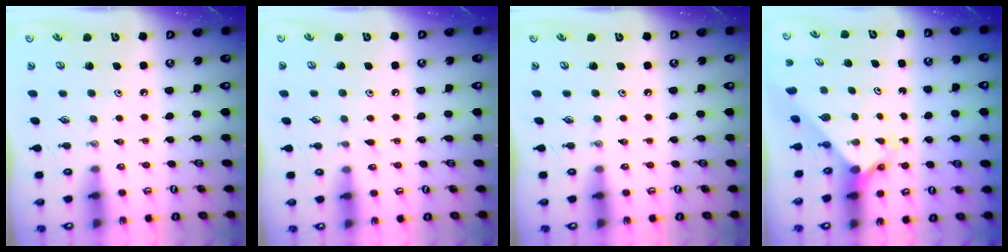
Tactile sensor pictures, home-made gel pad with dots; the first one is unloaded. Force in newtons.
{"total": 4.2, "press": 4.1, "slide": 0.7}
{"total": 0.0}
{"total": 2.4, "press": 2.4, "slide": 0.2}